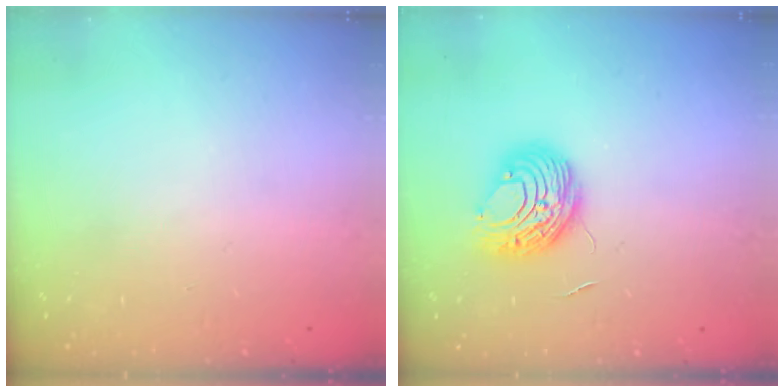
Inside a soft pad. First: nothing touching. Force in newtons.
{"total": 8.8, "press": 8.8, "slide": 0.6}